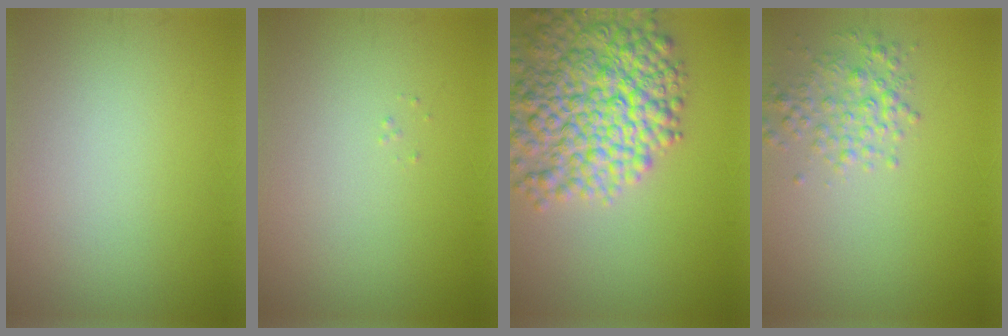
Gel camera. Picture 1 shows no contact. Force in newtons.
{"total": 0.0}
{"total": 10.3, "press": 10.3, "slide": 0.5}
{"total": 2.5, "press": 2.5, "slide": 0.1}